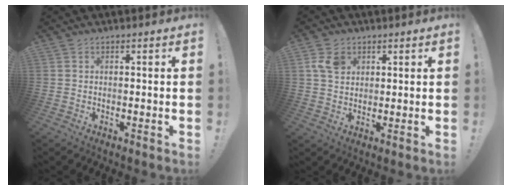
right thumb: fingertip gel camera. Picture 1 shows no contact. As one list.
[{"total": 6.4, "force": [2.6, 4.7, 3.4], "torque": [-0.058, -0.001, 0.049]}]